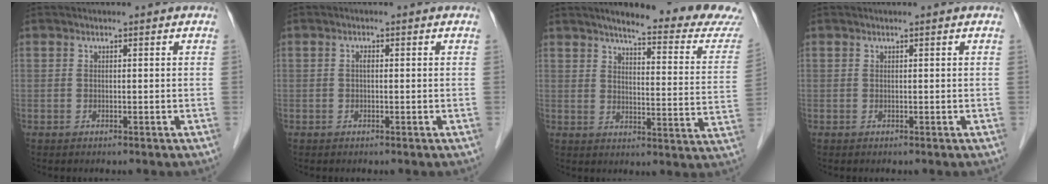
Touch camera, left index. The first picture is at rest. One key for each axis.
{"total": 0.8, "fx": -0.2, "fy": 0.4, "fz": 0.7, "tx": -0.016, "ty": 0.001, "tz": -0.005}
{"total": 19.8, "fx": 18.0, "fy": 0.9, "fz": 8.4, "tx": -0.101, "ty": -0.066, "tz": 0.207}
{"total": 0.0}